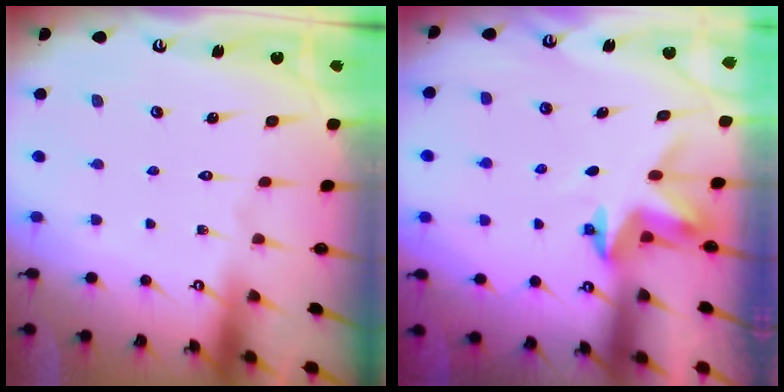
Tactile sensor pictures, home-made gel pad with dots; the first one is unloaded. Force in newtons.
{"total": 3.4, "press": 3.4, "slide": 0.2}